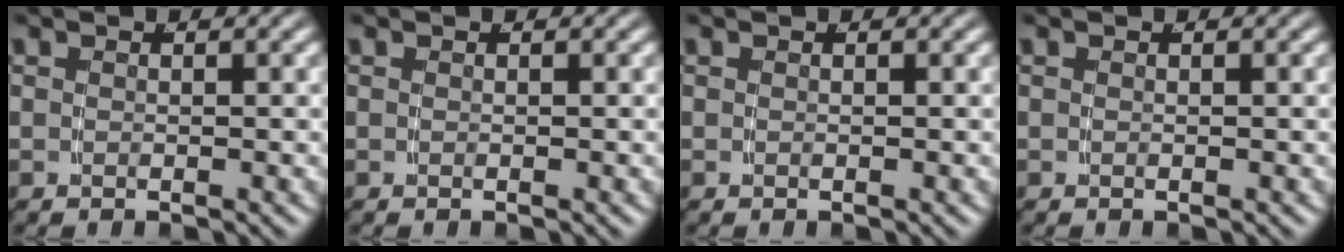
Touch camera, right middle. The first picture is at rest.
{"total": 0.0}
{"total": 0.0}
{"total": 0.0}